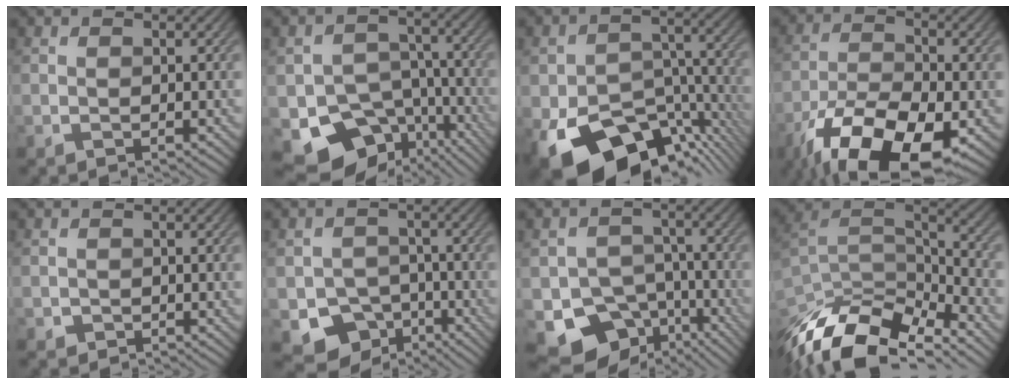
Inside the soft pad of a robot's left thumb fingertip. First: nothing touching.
{"total": 12.5, "force": [-6.8, 9.0, 5.4], "torque": [-0.092, -0.026, -0.091]}
{"total": 16.3, "force": [-9.5, 9.9, 8.8], "torque": [-0.153, -0.047, -0.126]}
{"total": 14.9, "force": [-8.4, 6.5, 10.5], "torque": [-0.209, -0.031, -0.150]}
{"total": 0.7, "force": [-0.3, 0.7, 0.0], "torque": [0.000, -0.003, -0.008]}
{"total": 7.3, "force": [-3.8, 5.7, 2.5], "torque": [-0.044, -0.023, -0.068]}
{"total": 11.3, "force": [-6.6, 8.2, 4.1], "torque": [-0.076, -0.018, -0.096]}
{"total": 15.0, "force": [-10.1, 6.4, 9.1], "torque": [-0.230, -0.030, -0.167]}